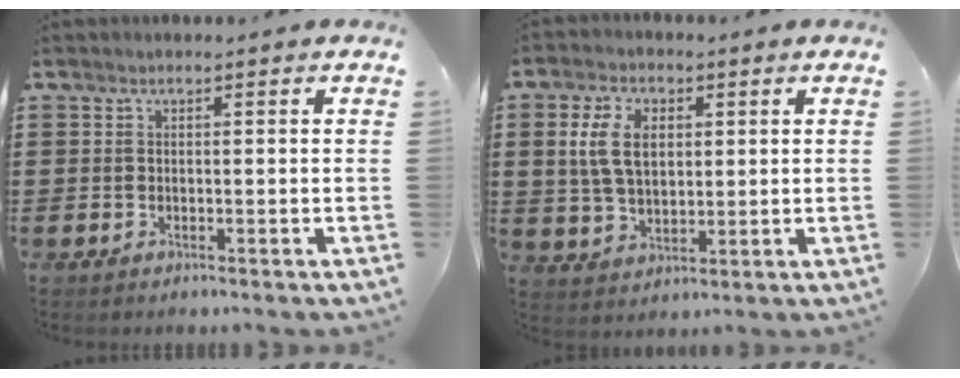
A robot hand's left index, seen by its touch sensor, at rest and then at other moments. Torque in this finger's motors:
{"motor_torque": [1.08, 1.06, 0.56, 0.13]}